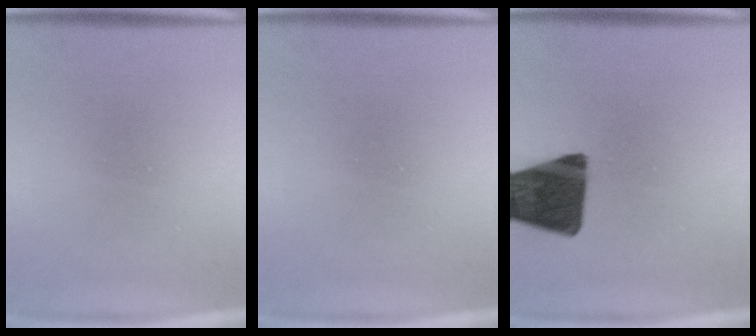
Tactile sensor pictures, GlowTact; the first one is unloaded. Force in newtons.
{"total": 0.0}
{"total": 15.6}